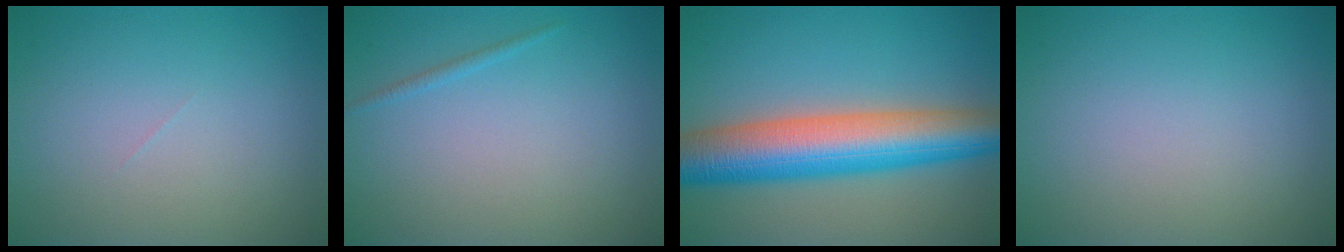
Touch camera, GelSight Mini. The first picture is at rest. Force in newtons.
{"total": 0.7, "press": 0.6, "slide": 0.1}
{"total": 10.5, "press": 10.5, "slide": 0.1}
{"total": 0.0}